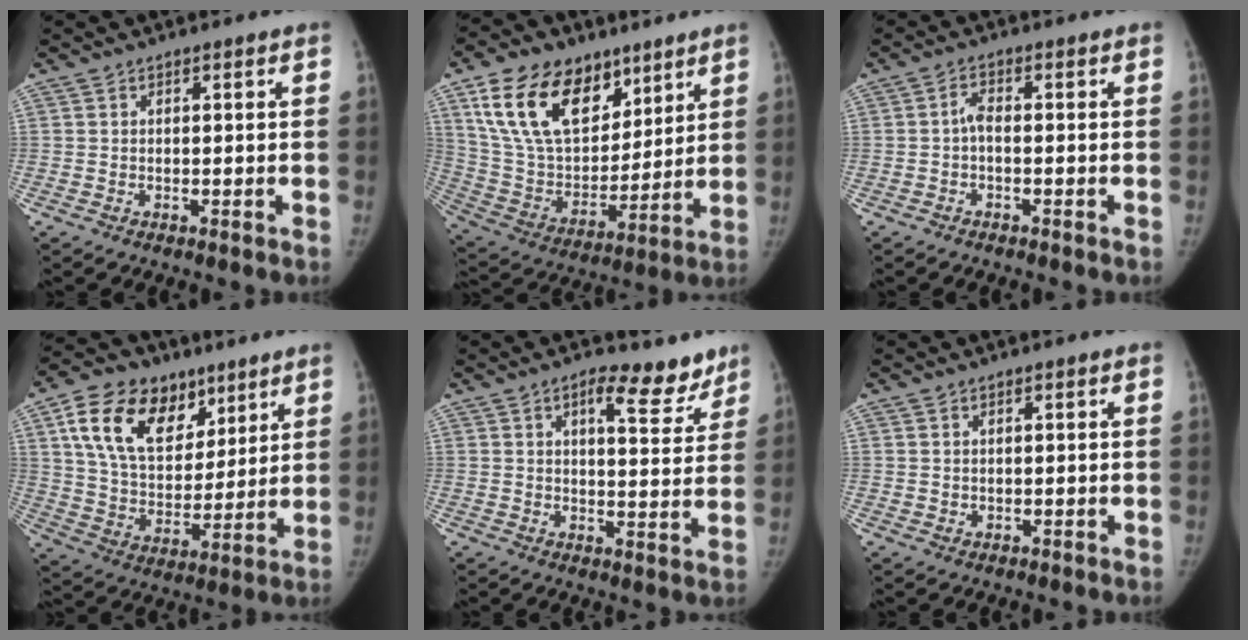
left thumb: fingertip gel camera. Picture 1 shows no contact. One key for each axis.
{"total": 22.6, "fx": 12.5, "fy": 13.7, "fz": 12.9, "tx": -0.205, "ty": -0.038, "tz": 0.234}
{"total": 2.1, "fx": -0.5, "fy": 0.8, "fz": 1.9, "tx": -0.037, "ty": 0.008, "tz": -0.013}
{"total": 19.9, "fx": 10.1, "fy": 12.8, "fz": 11.4, "tx": -0.170, "ty": -0.027, "tz": 0.180}
{"total": 9.4, "fx": 6.4, "fy": 4.0, "fz": 5.6, "tx": -0.043, "ty": -0.036, "tz": 0.088}
{"total": 1.0, "fx": 0.6, "fy": 0.8, "fz": 0.3, "tx": 0.000, "ty": -0.004, "tz": 0.011}